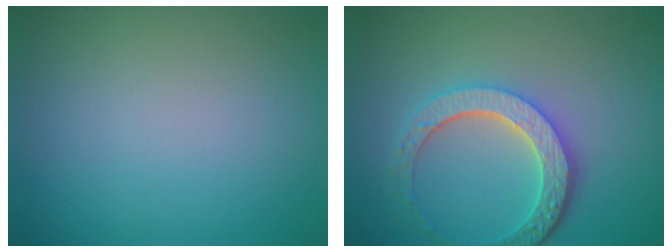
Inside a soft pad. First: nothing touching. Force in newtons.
{"total": 5.6, "press": 4.3, "slide": 3.6}